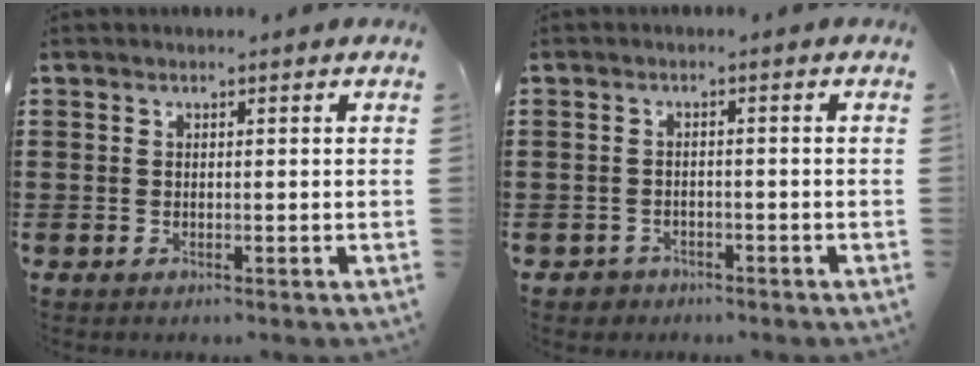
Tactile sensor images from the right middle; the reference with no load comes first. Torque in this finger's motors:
{"motor_torque": [0.23, -0.12, 0.00, 0.00]}